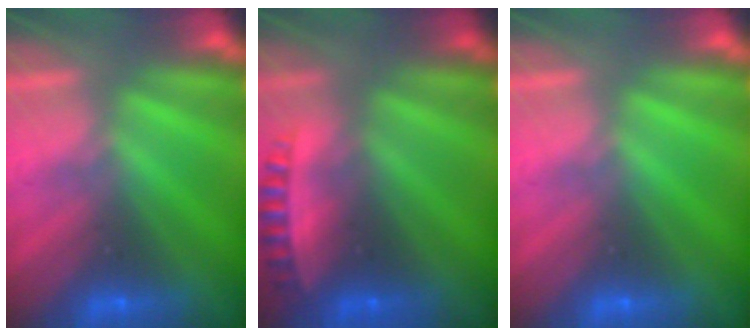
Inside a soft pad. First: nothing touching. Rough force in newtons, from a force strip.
{"total": 2.9}
{"total": 0.0}